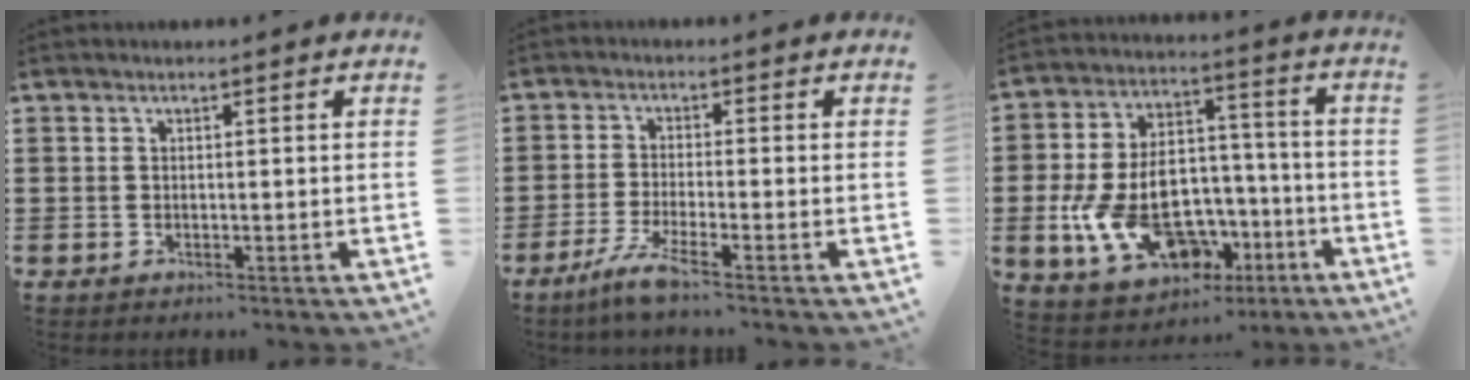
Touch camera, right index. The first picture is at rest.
{"total": 4.3, "force": [-3.1, -0.3, 3.0], "torque": [-0.076, -0.020, -0.063]}
{"total": 14.9, "force": [-4.1, 9.8, 10.4], "torque": [-0.221, 0.015, -0.063]}